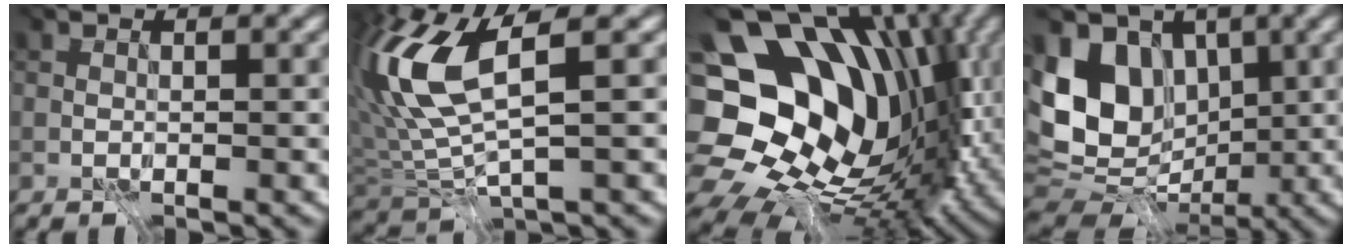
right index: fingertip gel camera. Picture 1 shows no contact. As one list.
[{"total": 7.7, "force": [0.7, 1.9, 7.4], "torque": [-0.192, -0.006, 0.041]}, {"total": 18.2, "force": [1.8, 14.5, 10.8], "torque": [-0.190, -0.015, 0.070]}, {"total": 7.8, "force": [-0.1, 6.1, 4.8], "torque": [-0.103, -0.020, 0.015]}]